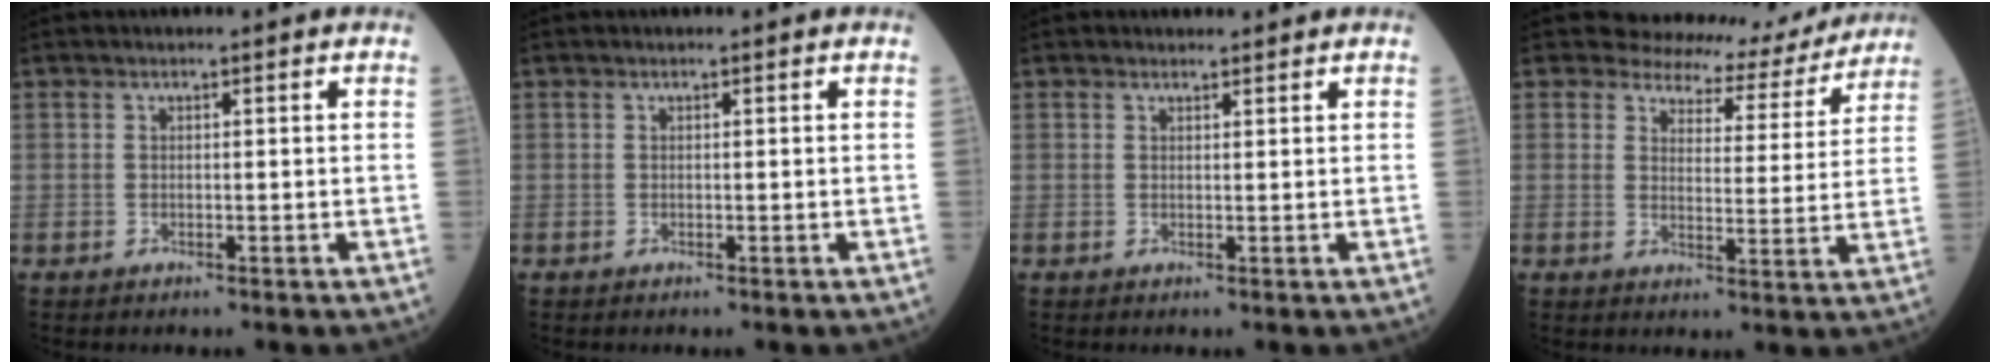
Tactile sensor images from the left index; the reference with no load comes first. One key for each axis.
{"total": 0.0}
{"total": 1.1, "fx": 1.1, "fy": 0.2, "fz": 0.0, "tx": -0.011, "ty": 0.000, "tz": 0.018}
{"total": 10.9, "fx": 10.4, "fy": 3.4, "fz": 0.5, "tx": 0.007, "ty": -0.015, "tz": 0.109}